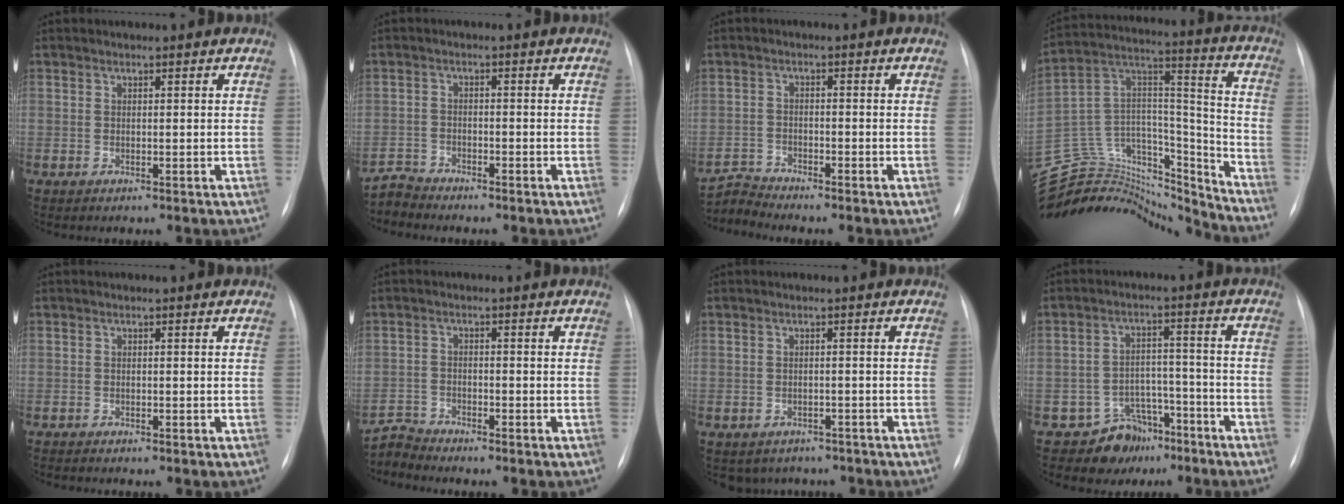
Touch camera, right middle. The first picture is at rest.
{"total": 2.7, "force": [-2.6, 0.1, -0.9], "torque": [0.024, -0.014, -0.050]}
{"total": 3.3, "force": [-2.9, -0.8, -1.1], "torque": [0.024, -0.016, -0.055]}
{"total": 27.6, "force": [-25.9, 7.4, 5.9], "torque": [-0.150, 0.048, -0.408]}
{"total": 1.5, "force": [-1.3, 0.2, 0.6], "torque": [-0.009, -0.003, -0.016]}
{"total": 3.2, "force": [-3.0, -0.5, -1.0], "torque": [0.024, -0.016, -0.058]}
{"total": 5.8, "force": [-4.8, 3.3, 0.4], "torque": [0.006, 0.013, -0.055]}
{"total": 6.6, "force": [-4.9, 4.4, 0.4], "torque": [0.010, 0.032, -0.073]}